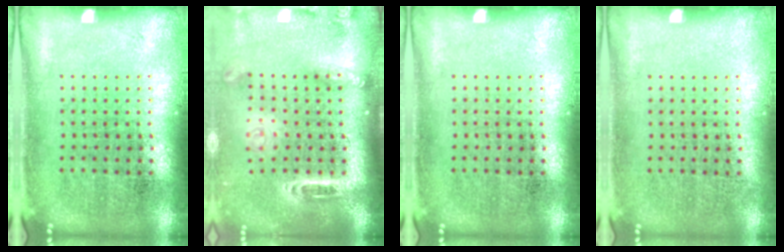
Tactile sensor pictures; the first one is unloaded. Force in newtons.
{"total": 2.5, "press": 1.8, "slide": 1.7}
{"total": 0.0}
{"total": 0.0}